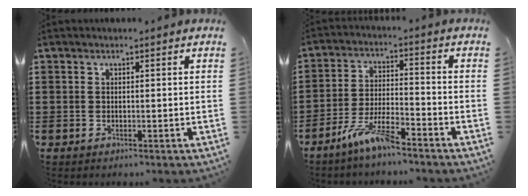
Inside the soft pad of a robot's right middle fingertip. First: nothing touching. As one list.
[{"total": 7.0, "force": [-5.4, 1.0, 4.4], "torque": [-0.096, -0.003, -0.104]}]